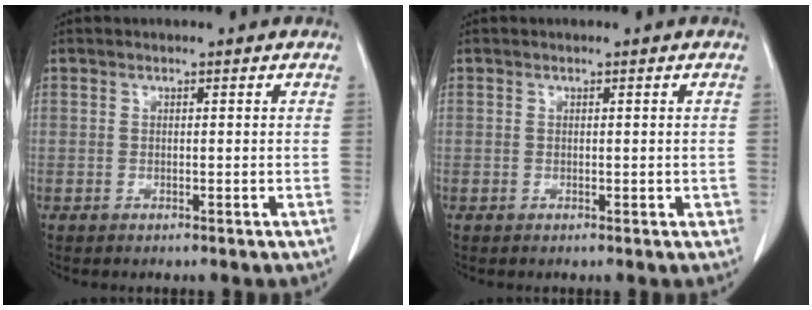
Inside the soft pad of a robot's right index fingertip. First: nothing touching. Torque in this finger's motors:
{"motor_torque": [-0.05, 0.12, 0.02, 0.04]}